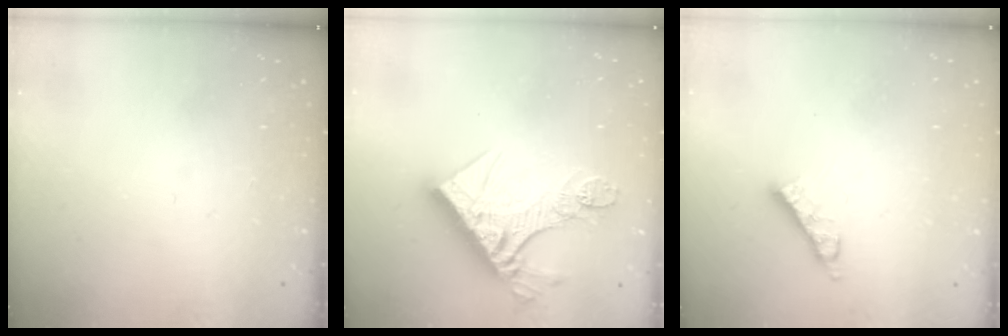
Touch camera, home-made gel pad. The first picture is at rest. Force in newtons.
{"total": 18.6, "press": 18.5, "slide": 2.1}
{"total": 6.1, "press": 6.1, "slide": 0.4}